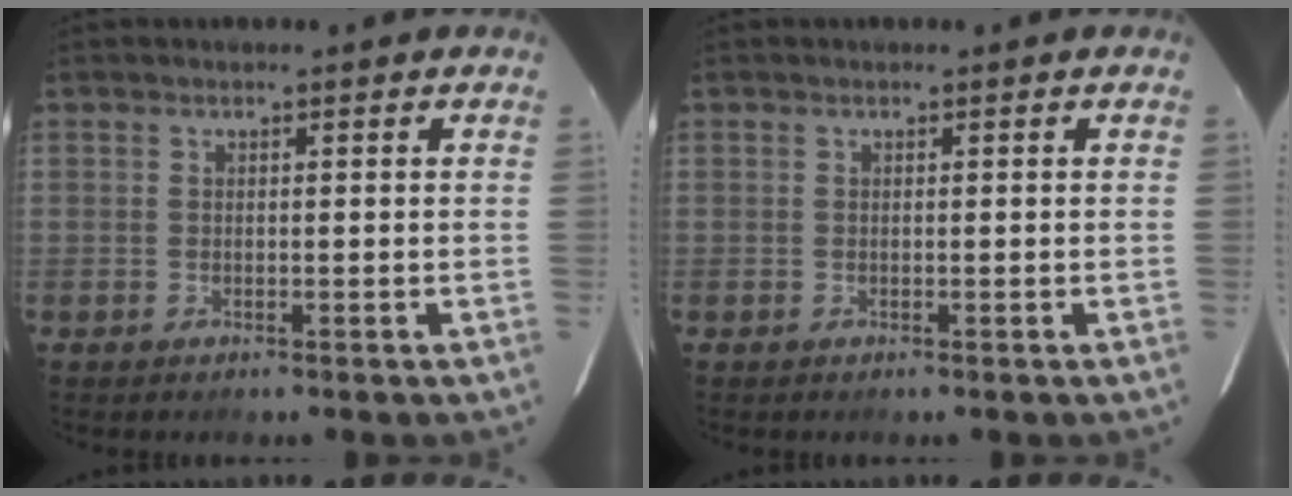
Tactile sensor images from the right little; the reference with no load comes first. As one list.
[{"total": 0.0}]